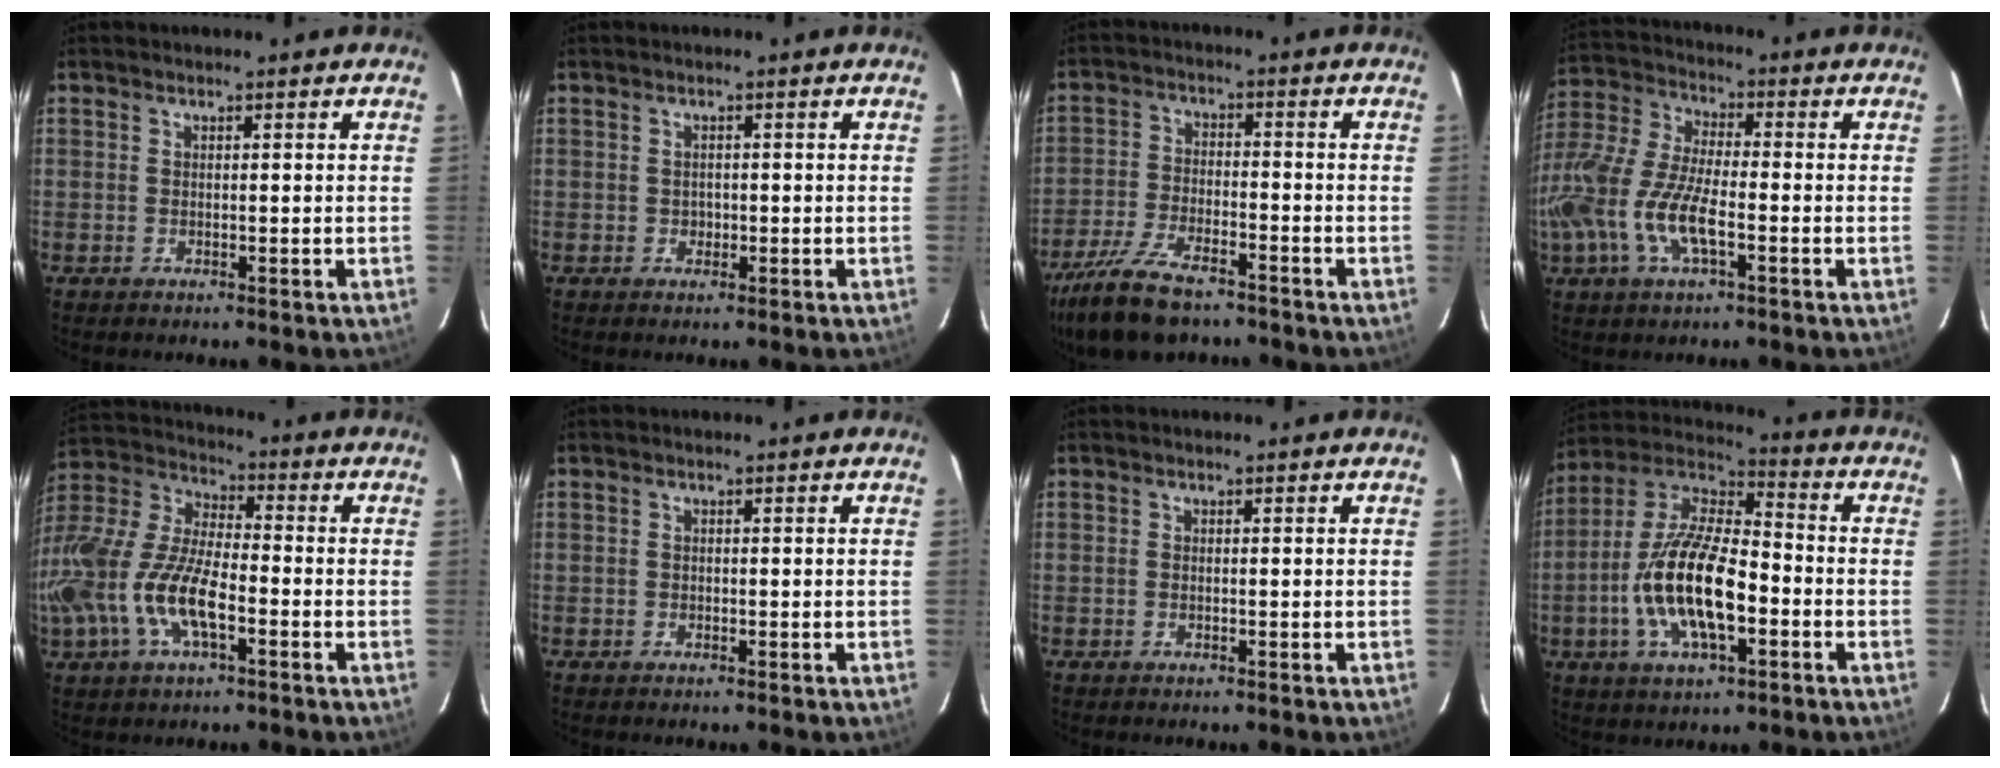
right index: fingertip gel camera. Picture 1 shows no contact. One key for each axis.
{"total": 1.2, "fx": -0.3, "fy": 1.2, "fz": 0.2, "tx": 0.001, "ty": 0.002, "tz": 0.000}
{"total": 13.6, "fx": -10.3, "fy": 4.6, "fz": 7.6, "tx": -0.178, "ty": -0.027, "tz": -0.189}
{"total": 16.8, "fx": -5.1, "fy": 6.4, "fz": 14.7, "tx": -0.318, "ty": -0.013, "tz": -0.108}
{"total": 21.3, "fx": -6.4, "fy": 9.4, "fz": 18.0, "tx": -0.391, "ty": -0.020, "tz": -0.128}
{"total": 0.0}
{"total": 0.0}
{"total": 17.9, "fx": -4.7, "fy": 6.8, "fz": 15.8, "tx": -0.321, "ty": -0.002, "tz": -0.092}